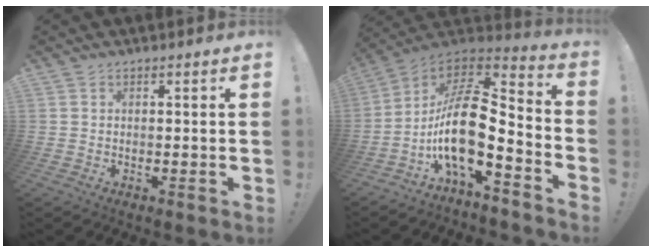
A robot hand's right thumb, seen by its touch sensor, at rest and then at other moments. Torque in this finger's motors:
{"motor_torque": [2.55, 2.42, 1.56, -1.21, 0.40]}